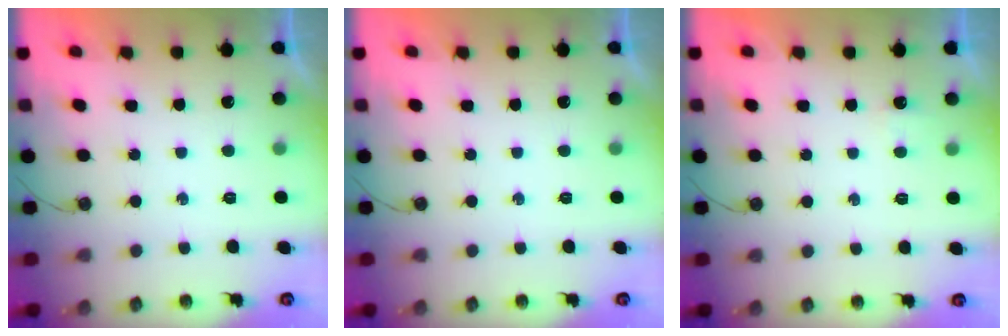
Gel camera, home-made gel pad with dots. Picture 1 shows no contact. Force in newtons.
{"total": 0.0}
{"total": 7.5, "press": 1.8, "slide": 7.3}